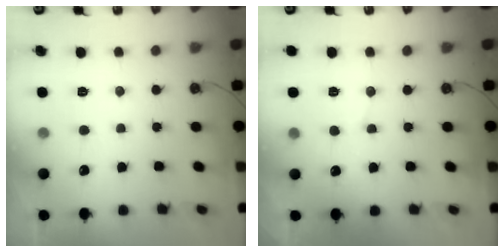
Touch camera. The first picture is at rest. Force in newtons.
{"total": 3.4, "press": 3.4, "slide": 0.3}